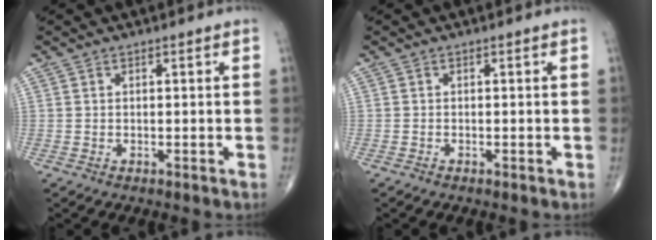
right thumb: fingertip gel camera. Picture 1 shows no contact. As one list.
[{"total": 0.0}]